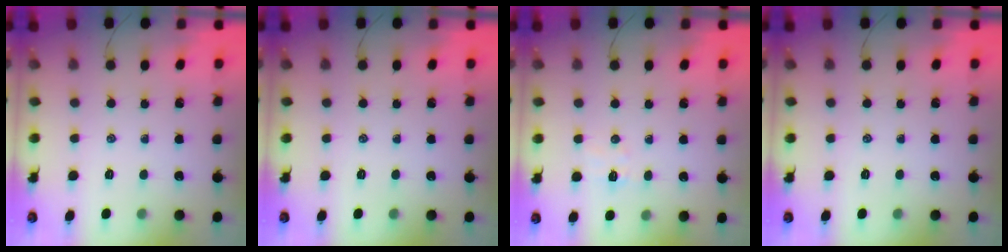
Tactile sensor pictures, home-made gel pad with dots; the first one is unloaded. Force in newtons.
{"total": 0.0}
{"total": 5.9, "press": 5.8, "slide": 1.1}
{"total": 0.0}